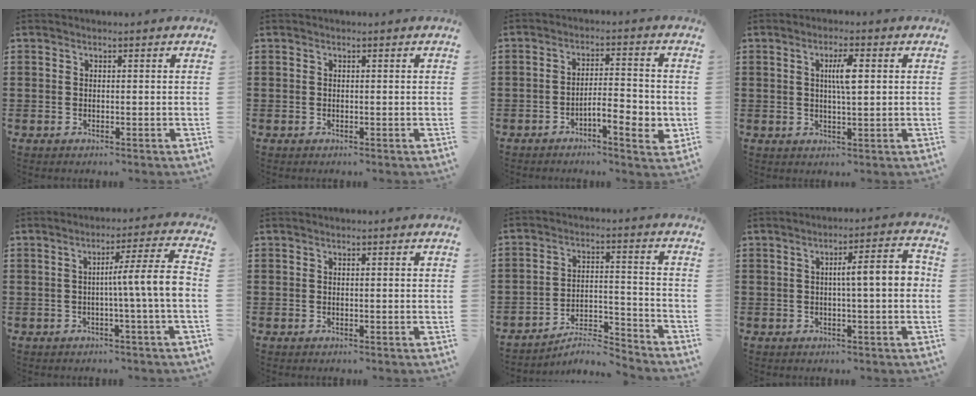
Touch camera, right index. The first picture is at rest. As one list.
[{"total": 0.0}, {"total": 5.8, "force": [-2.4, 1.6, 5.0], "torque": [-0.075, -0.001, -0.042]}, {"total": 4.4, "force": [0.8, 0.9, 4.2], "torque": [-0.083, 0.007, 0.010]}, {"total": 8.3, "force": [-0.5, -0.1, 8.3], "torque": [-0.140, -0.008, -0.013]}, {"total": 0.5, "force": [0.1, 0.0, 0.5], "torque": [-0.009, 0.000, 0.001]}, {"total": 6.3, "force": [-5.9, 0.8, 2.1], "torque": [-0.038, 0.007, -0.115]}, {"total": 6.6, "force": [0.3, 0.9, 6.5], "torque": [-0.102, -0.004, -0.004]}]